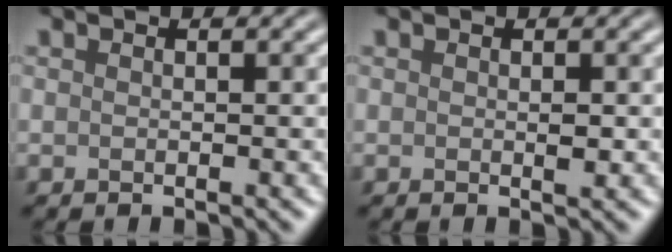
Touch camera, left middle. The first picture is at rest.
{"total": 0.7, "force": [-0.1, 0.1, 0.6], "torque": [-0.012, -0.003, -0.001]}